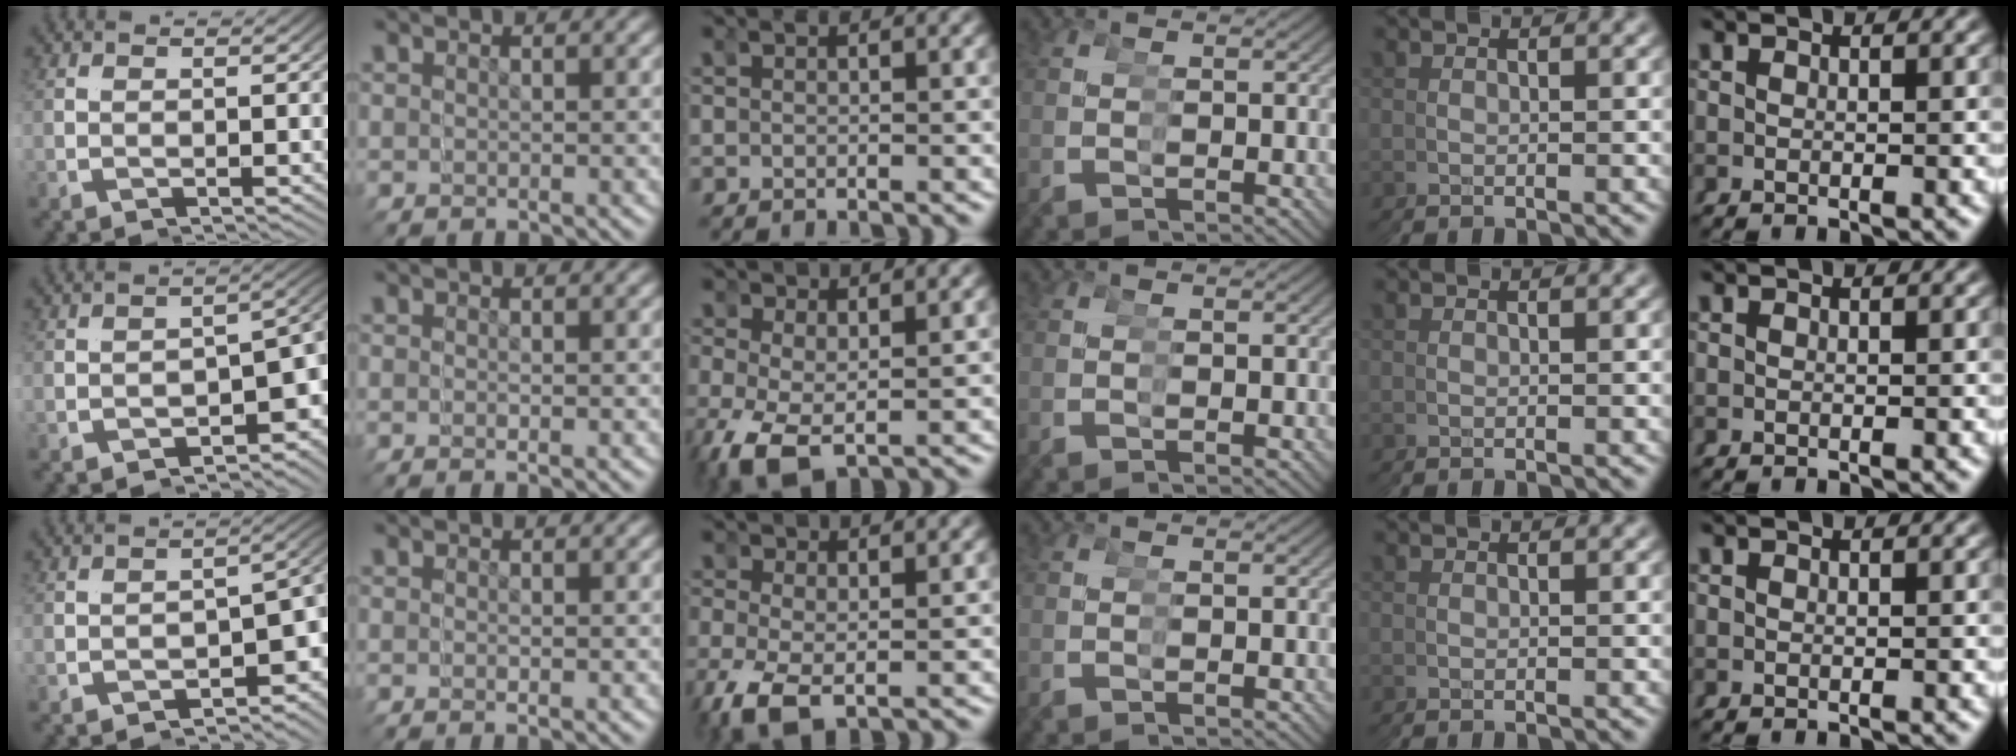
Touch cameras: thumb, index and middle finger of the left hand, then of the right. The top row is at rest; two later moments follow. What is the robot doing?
{"motion": "grasp_and_lifting", "object": "tape"}